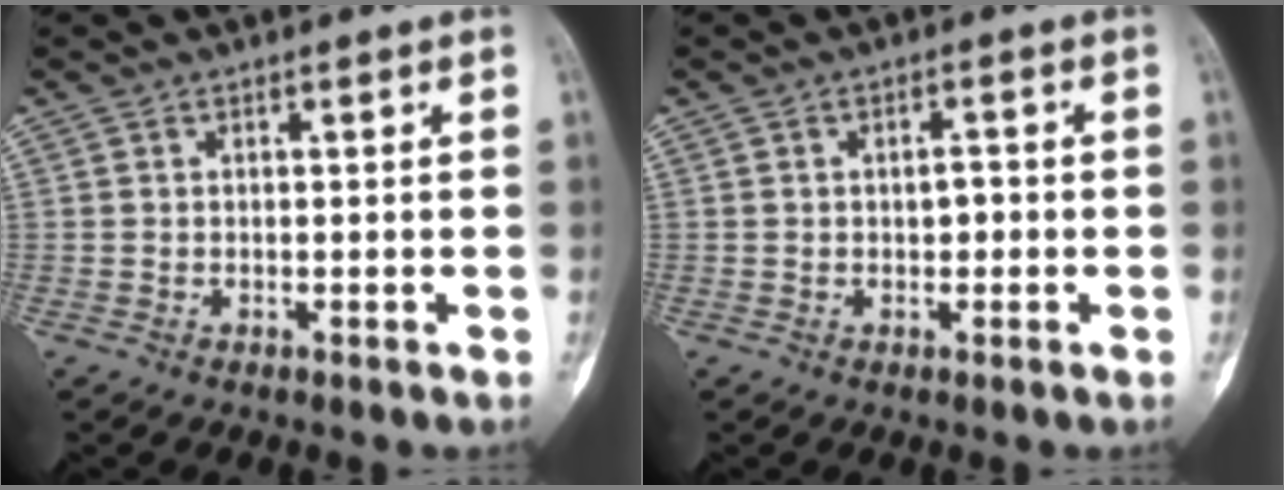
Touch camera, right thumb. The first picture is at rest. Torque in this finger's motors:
{"motor_torque": [-0.29, 0.43, -0.04, -0.05, 0.00]}